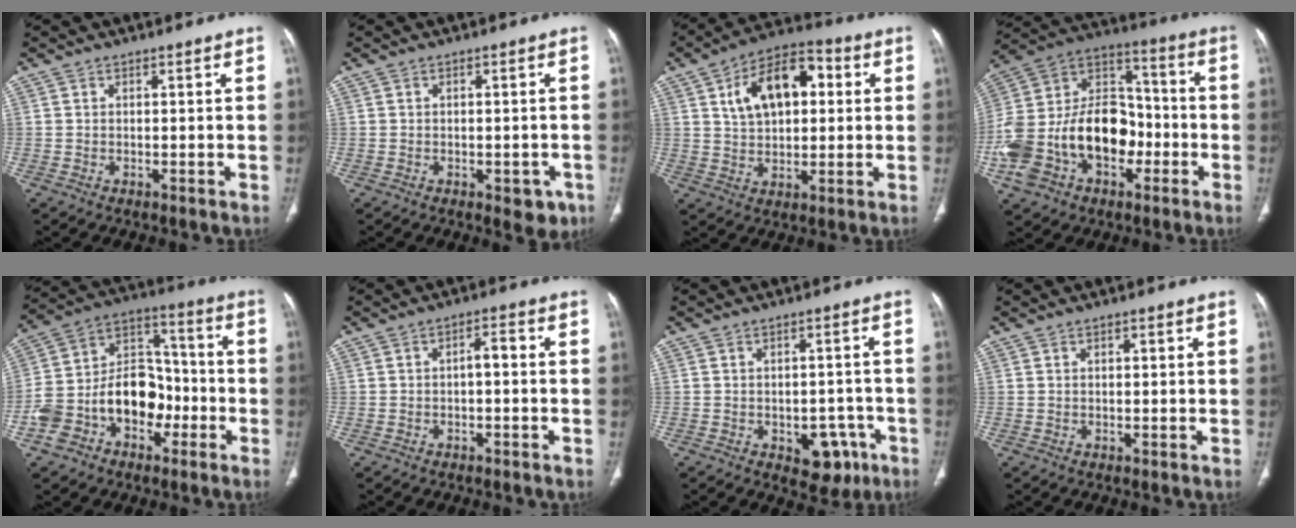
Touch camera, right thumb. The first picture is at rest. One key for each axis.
{"total": 4.2, "fx": -1.8, "fy": 2.3, "fz": 3.0, "tx": -0.011, "ty": 0.004, "tz": -0.018}
{"total": 14.6, "fx": 4.0, "fy": 8.6, "fz": 11.2, "tx": -0.155, "ty": 0.014, "tz": 0.059}
{"total": 23.9, "fx": -6.5, "fy": 16.5, "fz": 16.1, "tx": -0.296, "ty": 0.064, "tz": -0.105}
{"total": 16.9, "fx": -5.8, "fy": 12.2, "fz": 10.2, "tx": -0.148, "ty": 0.078, "tz": -0.099}
{"total": 2.7, "fx": -0.4, "fy": 1.2, "fz": 2.3, "tx": -0.033, "ty": 0.015, "tz": -0.011}
{"total": 7.5, "fx": -3.3, "fy": 4.8, "fz": 4.7, "tx": -0.023, "ty": 0.016, "tz": -0.035}
{"total": 1.3, "fx": 0.5, "fy": 0.6, "fz": 1.0, "tx": -0.017, "ty": 0.003, "tz": 0.008}